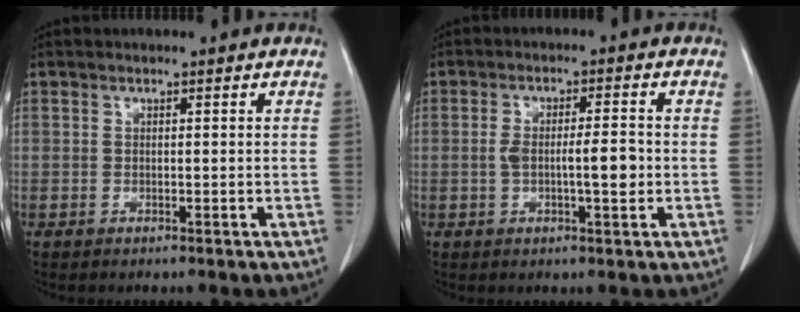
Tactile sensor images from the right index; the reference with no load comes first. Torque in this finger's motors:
{"motor_torque": [0.66, -0.11, 0.33, 0.09]}